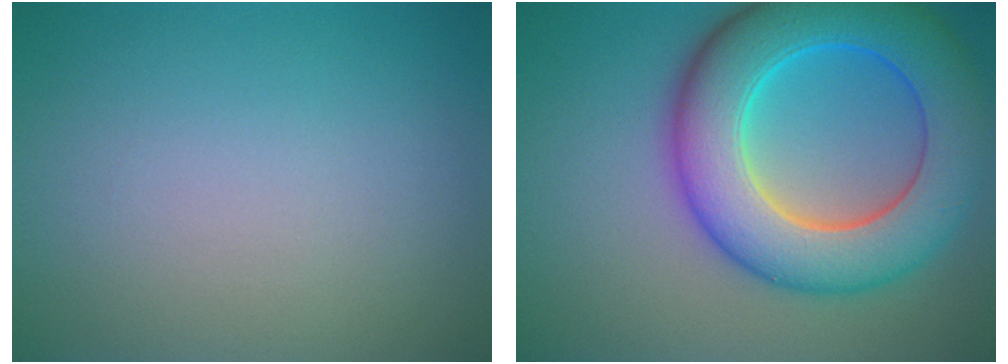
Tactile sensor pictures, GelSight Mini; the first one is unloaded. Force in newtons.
{"total": 11.0, "press": 11.0, "slide": 0.5}